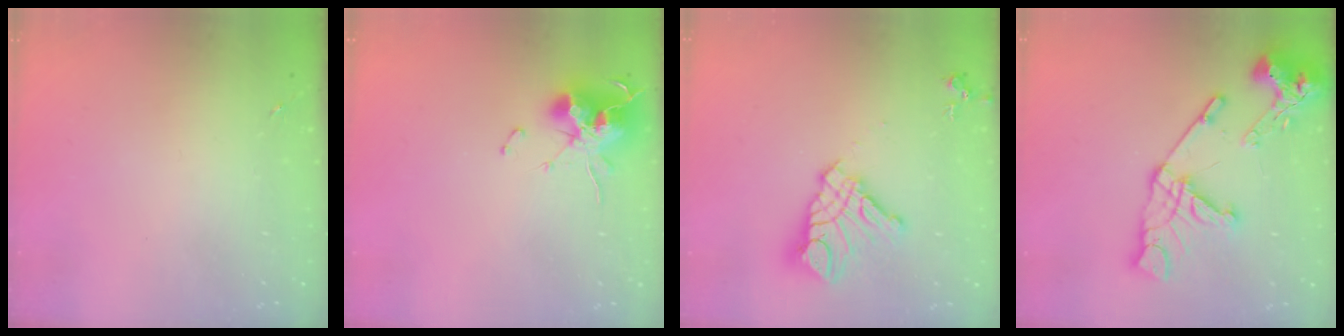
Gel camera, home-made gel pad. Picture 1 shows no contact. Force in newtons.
{"total": 14.9, "press": 14.9, "slide": 0.9}
{"total": 14.6, "press": 14.5, "slide": 1.3}
{"total": 19.0, "press": 18.8, "slide": 2.2}